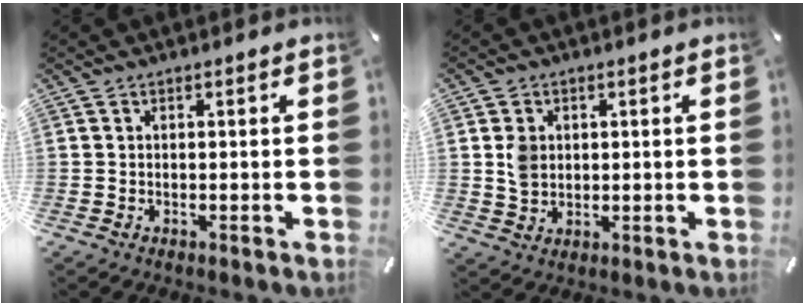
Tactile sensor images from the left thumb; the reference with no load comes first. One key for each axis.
{"total": 4.6, "fx": 0.9, "fy": 4.2, "fz": 1.8, "tx": -0.031, "ty": 0.004, "tz": 0.018}